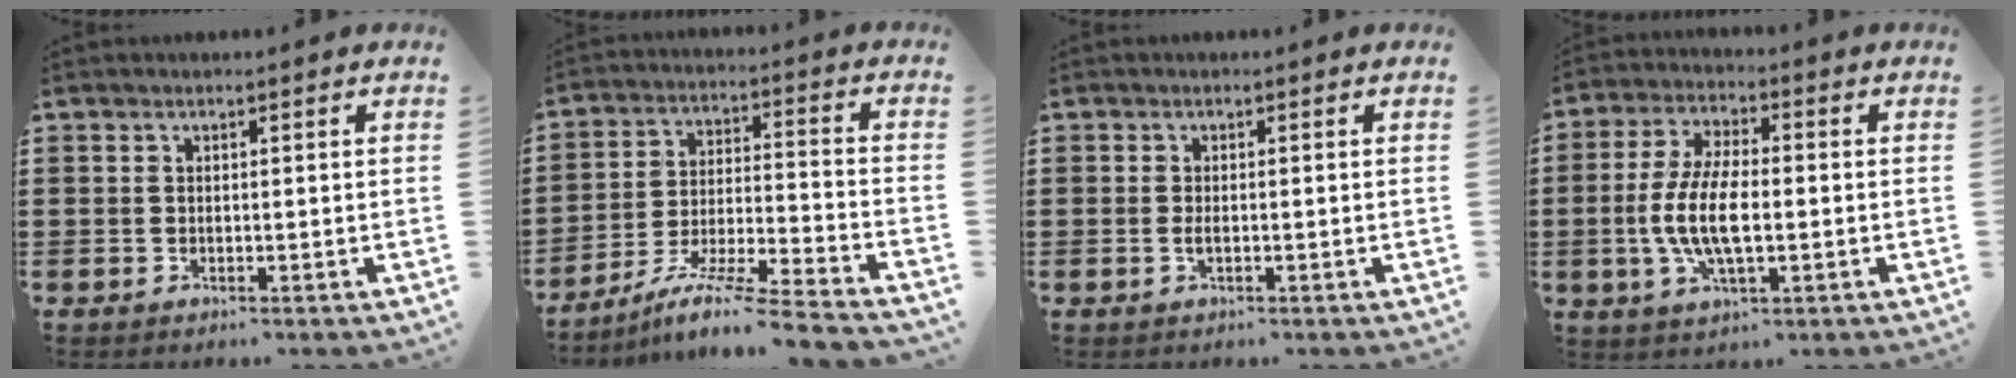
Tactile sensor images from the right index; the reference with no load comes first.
{"total": 9.7, "force": [-8.2, -0.4, 5.0], "torque": [-0.097, -0.001, -0.165]}
{"total": 1.0, "force": [-0.2, 0.3, 0.9], "torque": [-0.018, 0.000, -0.003]}
{"total": 9.5, "force": [-1.3, 3.9, 8.6], "torque": [-0.188, -0.006, -0.030]}